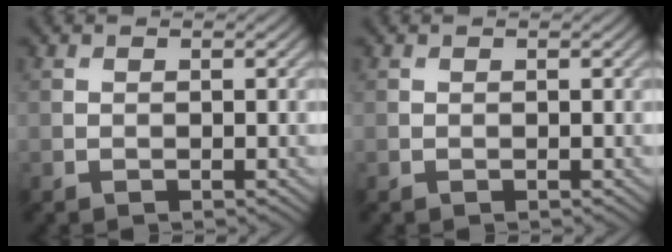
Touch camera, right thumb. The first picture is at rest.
{"total": 0.0}